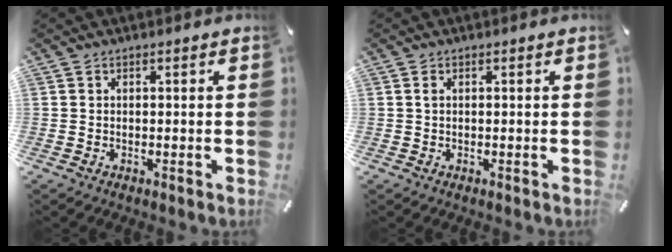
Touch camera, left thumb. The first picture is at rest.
{"total": 0.7, "force": [0.1, 0.2, 0.7], "torque": [-0.013, 0.002, 0.001]}